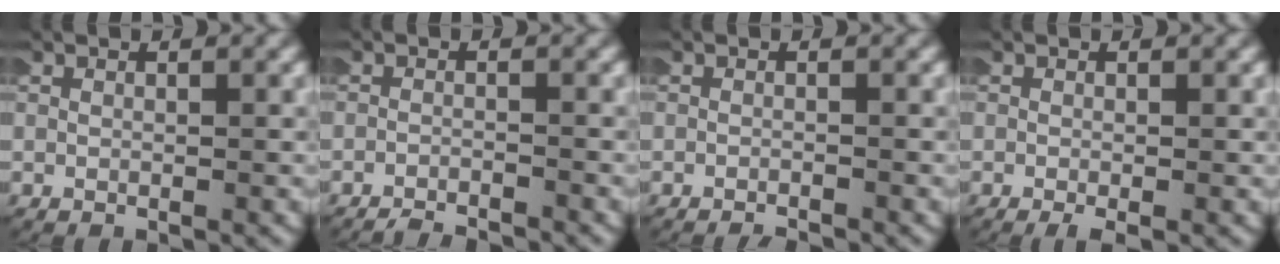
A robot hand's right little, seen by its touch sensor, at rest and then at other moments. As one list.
[{"total": 3.5, "force": [-3.5, 0.5, 0.2], "torque": [-0.006, -0.014, -0.053]}, {"total": 2.0, "force": [-1.9, 0.1, 0.1], "torque": [-0.006, -0.008, -0.029]}, {"total": 1.5, "force": [-1.0, 0.4, 1.0], "torque": [-0.019, -0.007, -0.013]}]